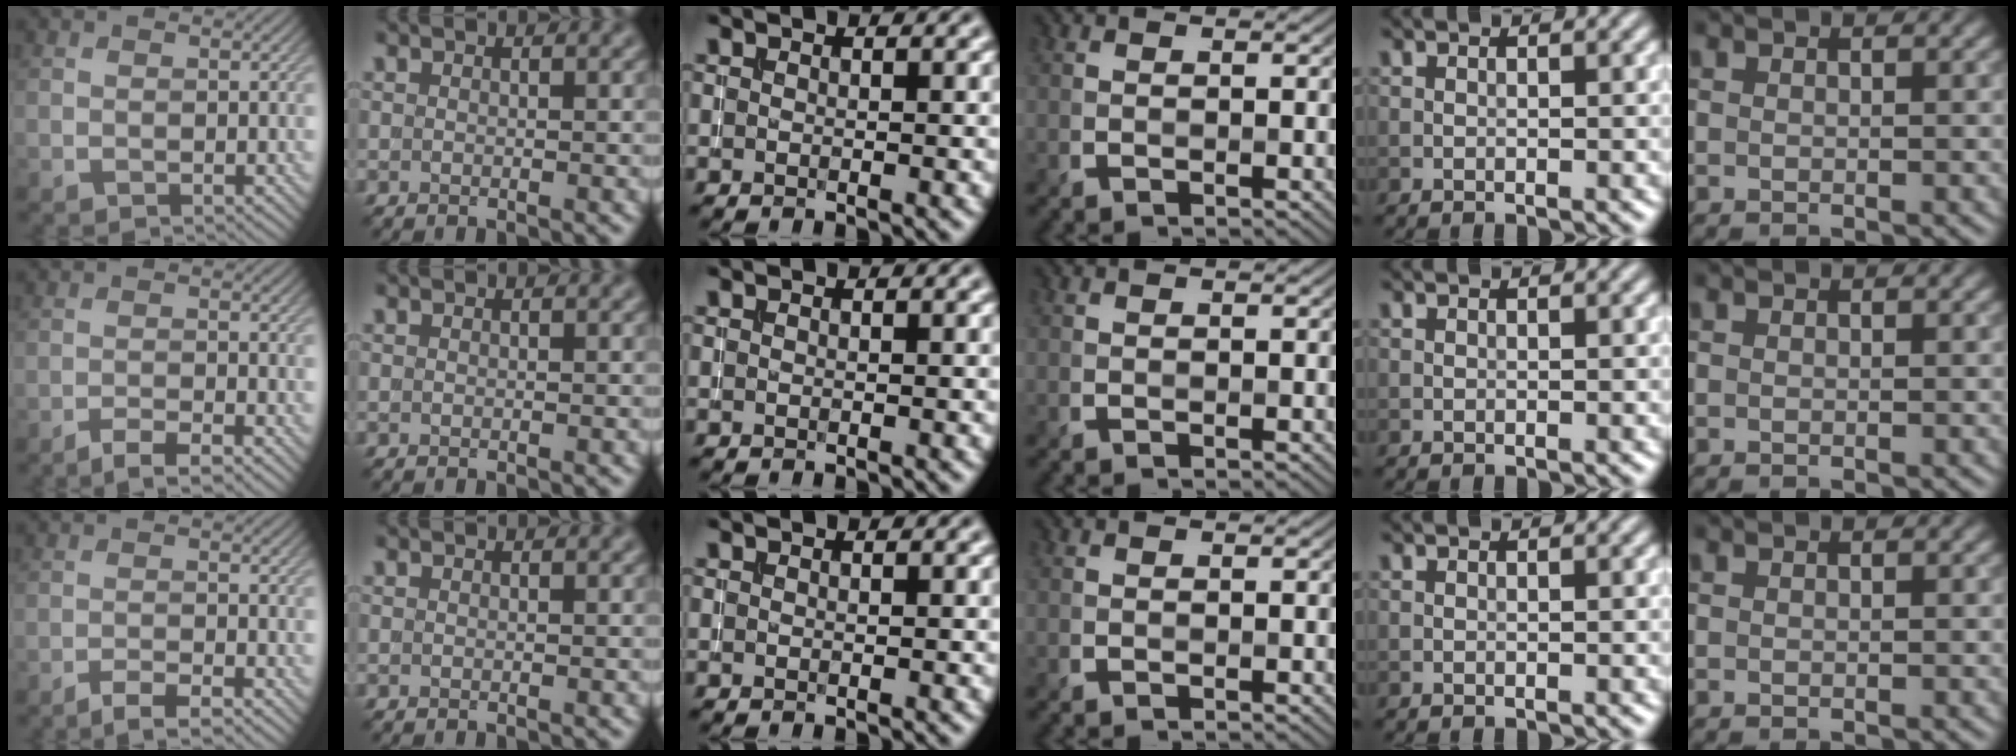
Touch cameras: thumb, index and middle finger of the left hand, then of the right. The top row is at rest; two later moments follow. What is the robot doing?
{"motion": "pour", "object": "almond"}